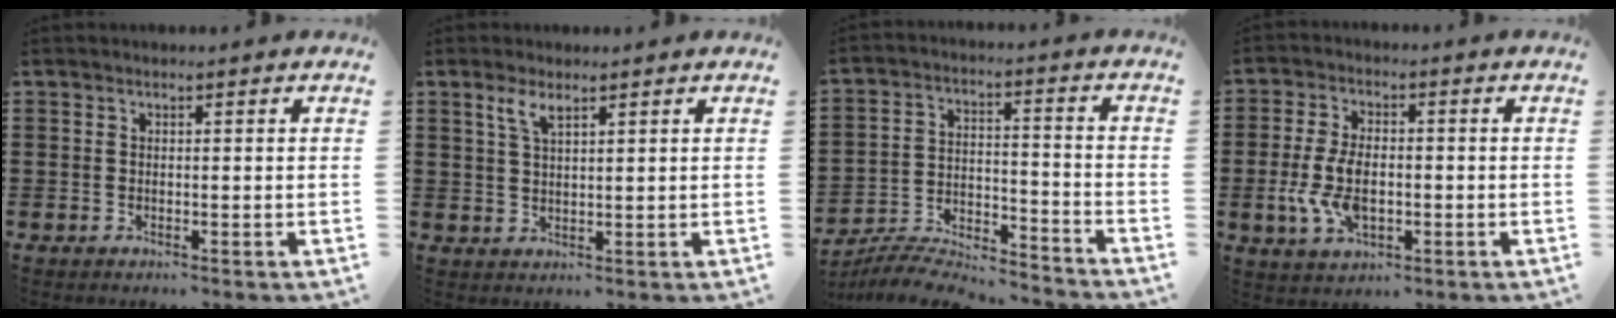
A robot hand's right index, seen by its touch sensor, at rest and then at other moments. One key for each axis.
{"total": 3.1, "fx": 1.9, "fy": 0.9, "fz": 2.2, "tx": -0.049, "ty": 0.004, "tz": 0.034}
{"total": 6.5, "fx": -6.4, "fy": 0.7, "fz": 1.1, "tx": -0.027, "ty": 0.002, "tz": -0.129}
{"total": 7.5, "fx": -1.4, "fy": 4.0, "fz": 6.2, "tx": -0.142, "ty": 0.000, "tz": -0.029}